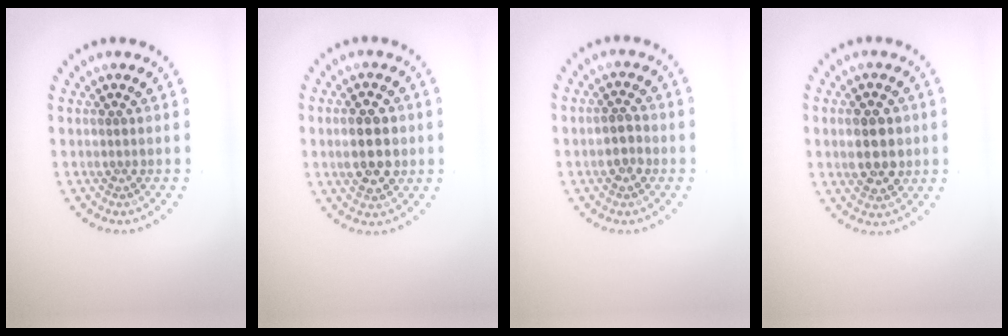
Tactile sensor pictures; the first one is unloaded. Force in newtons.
{"total": 4.6, "press": 4.6, "slide": 0.2}
{"total": 1.5, "press": 1.4, "slide": 0.2}
{"total": 3.9, "press": 3.9, "slide": 0.4}